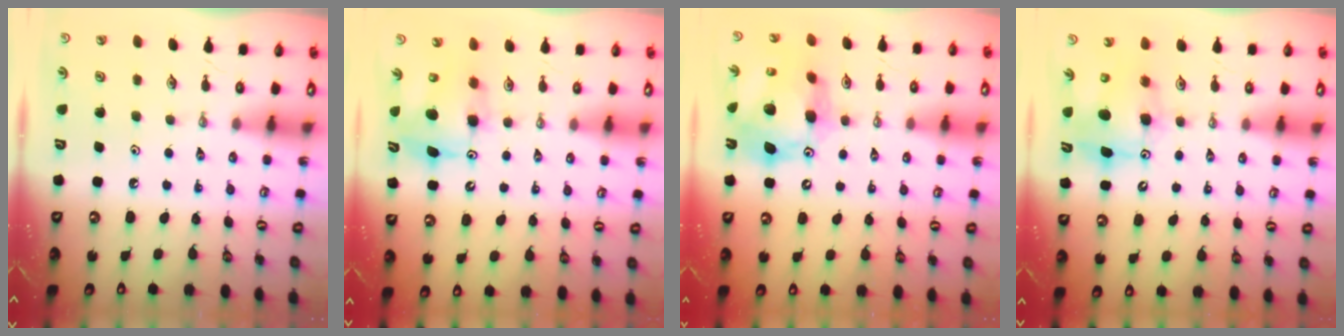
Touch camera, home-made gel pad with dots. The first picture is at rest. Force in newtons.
{"total": 8.1, "press": 8.1, "slide": 0.7}
{"total": 17.1, "press": 17.0, "slide": 1.7}
{"total": 8.3, "press": 8.1, "slide": 1.9}